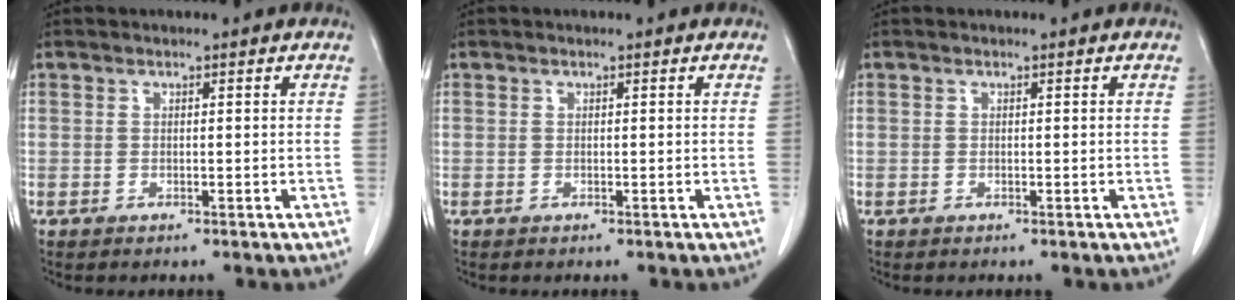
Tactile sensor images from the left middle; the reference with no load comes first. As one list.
[{"total": 0.0}, {"total": 0.0}]